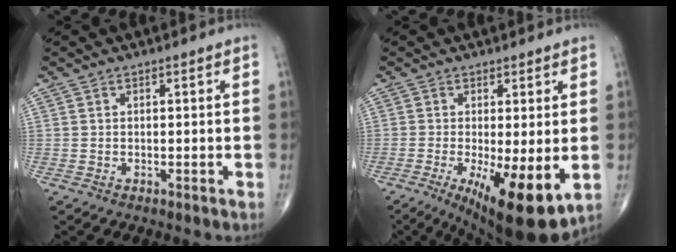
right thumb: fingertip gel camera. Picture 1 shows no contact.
{"total": 13.5, "force": [-3.4, 3.9, 12.4], "torque": [-0.187, -0.027, -0.040]}